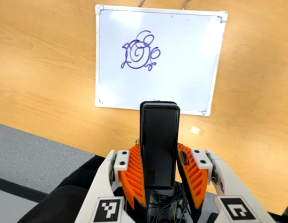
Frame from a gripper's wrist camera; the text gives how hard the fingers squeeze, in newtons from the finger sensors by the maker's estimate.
{"total": 4.2, "left": 2.7, "right": 5.7}